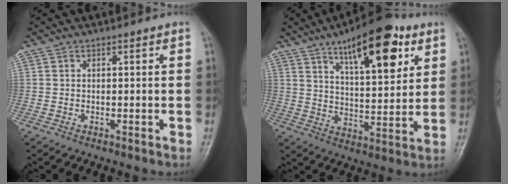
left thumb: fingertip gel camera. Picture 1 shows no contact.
{"total": 17.7, "force": [9.2, 6.5, 13.7], "torque": [-0.172, -0.036, 0.143]}